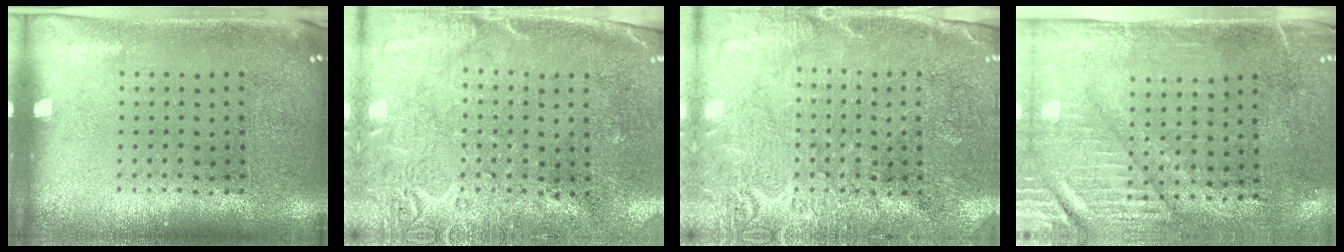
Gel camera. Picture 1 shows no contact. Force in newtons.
{"total": 2.8, "press": 2.2, "slide": 1.7}
{"total": 2.8, "press": 2.8, "slide": 0.3}
{"total": 3.0, "press": 2.6, "slide": 1.5}